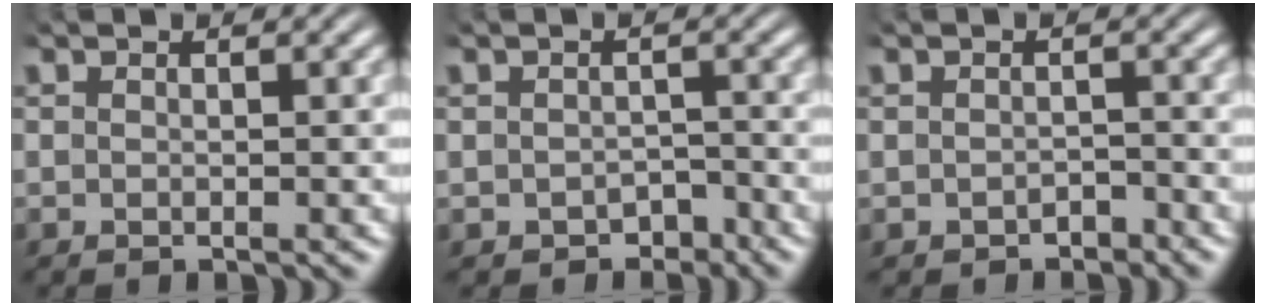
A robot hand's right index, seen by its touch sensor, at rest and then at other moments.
{"total": 2.6, "force": [-1.9, 1.9, 0.2], "torque": [0.006, -0.003, -0.036]}
{"total": 1.7, "force": [-1.4, 0.9, 0.0], "torque": [0.002, -0.004, -0.023]}